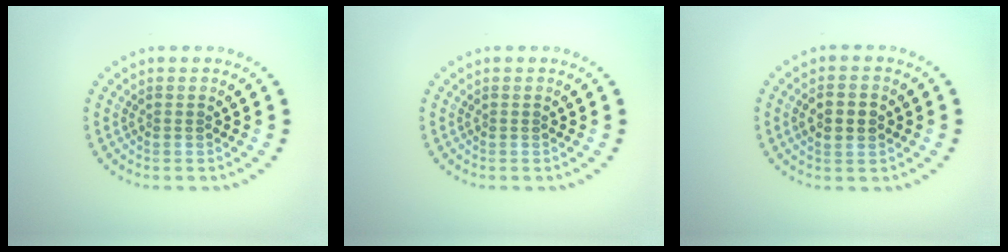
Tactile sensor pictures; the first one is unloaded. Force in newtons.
{"total": 0.0}
{"total": 2.7, "press": 2.7, "slide": 0.2}